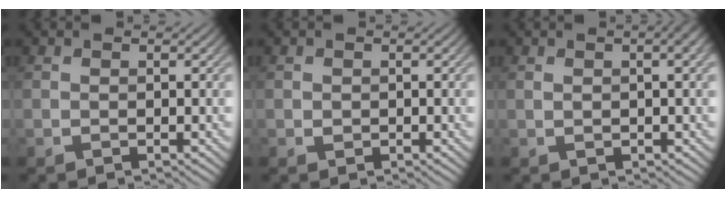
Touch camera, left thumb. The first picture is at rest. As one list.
[{"total": 0.6, "force": [-0.1, 0.6, 0.2], "torque": [-0.003, -0.005, -0.003]}, {"total": 3.8, "force": [1.2, 1.3, 3.4], "torque": [-0.036, 0.004, 0.005]}]